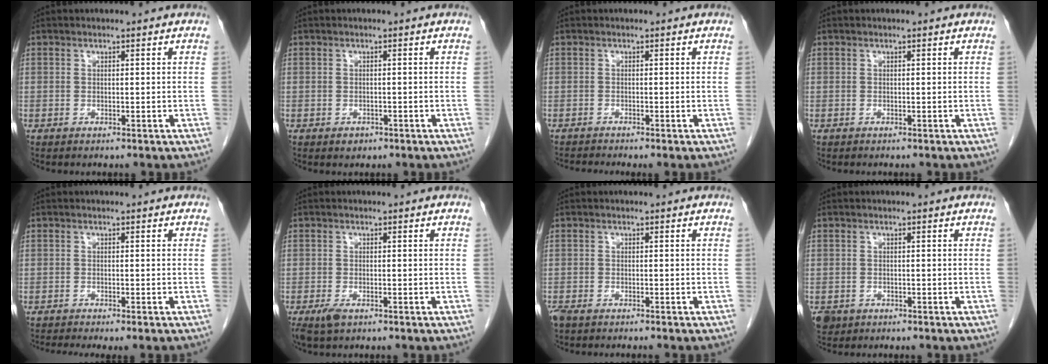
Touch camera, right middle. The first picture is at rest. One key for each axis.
{"total": 1.3, "fx": -0.8, "fy": 0.9, "fz": 0.5, "tx": -0.009, "ty": 0.001, "tz": -0.006}
{"total": 2.2, "fx": -2.0, "fy": -0.6, "fz": 0.7, "tx": -0.007, "ty": -0.001, "tz": -0.031}
{"total": 0.0}
{"total": 4.6, "fx": -3.8, "fy": 0.1, "fz": 2.5, "tx": -0.029, "ty": -0.008, "tz": -0.059}
{"total": 2.6, "fx": -1.5, "fy": 1.1, "fz": 1.8, "tx": -0.042, "ty": -0.005, "tz": -0.023}
{"total": 3.4, "fx": -2.9, "fy": 0.7, "fz": 1.7, "tx": -0.026, "ty": -0.008, "tz": -0.044}
{"total": 2.7, "fx": -1.6, "fy": 2.1, "fz": 0.5, "tx": -0.012, "ty": 0.001, "tz": -0.025}